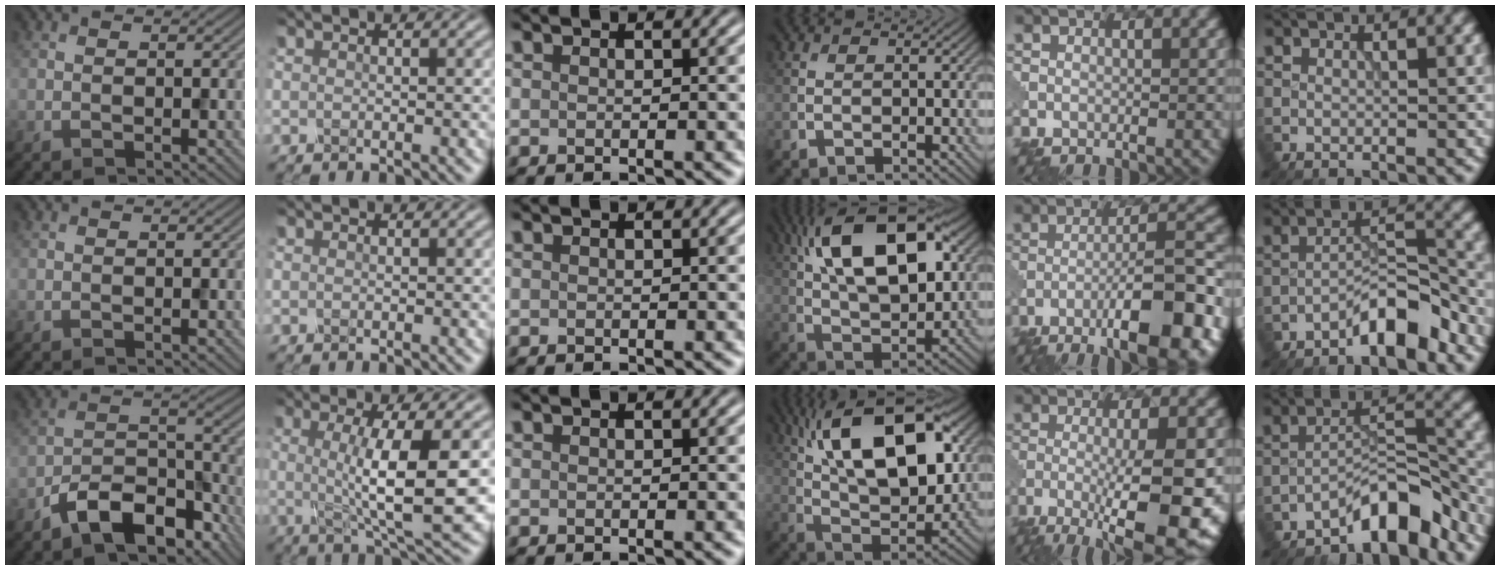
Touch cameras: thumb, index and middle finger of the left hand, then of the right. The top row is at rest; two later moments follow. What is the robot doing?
{"motion": "disassemble", "object": "glue stick"}